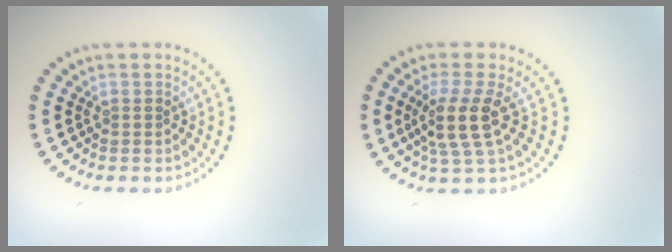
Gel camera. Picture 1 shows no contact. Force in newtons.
{"total": 3.9, "press": 3.0, "slide": 2.4}